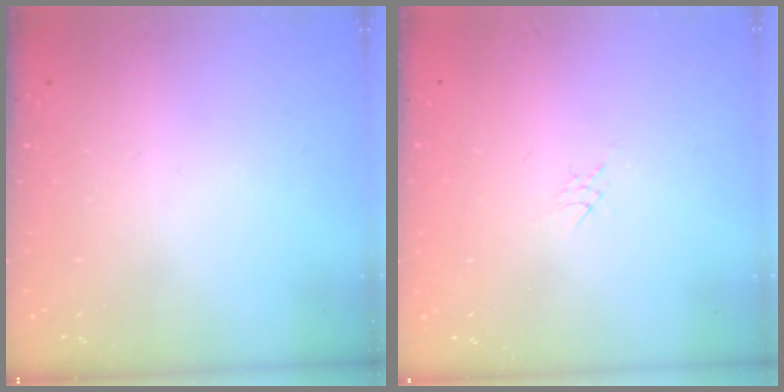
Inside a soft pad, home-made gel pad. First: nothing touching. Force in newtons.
{"total": 2.2, "press": 2.2, "slide": 0.4}